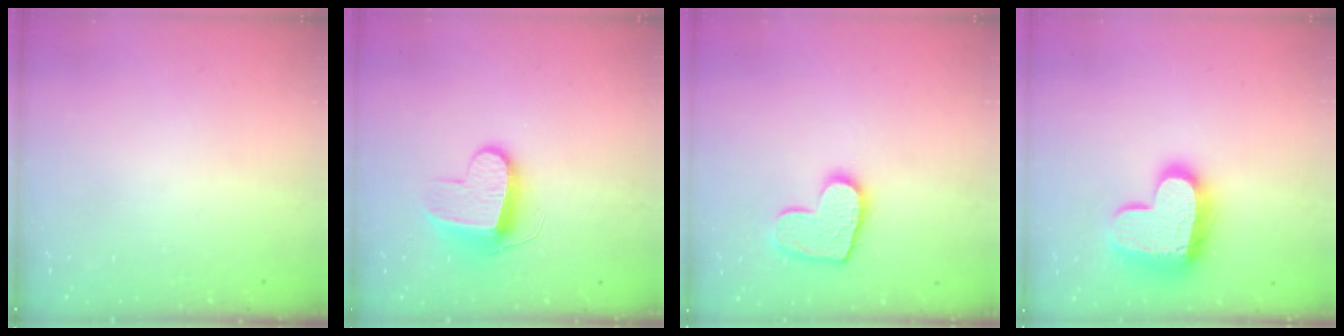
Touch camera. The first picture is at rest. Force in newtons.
{"total": 9.4, "press": 9.4, "slide": 0.2}
{"total": 11.6, "press": 11.6, "slide": 0.8}
{"total": 16.2, "press": 16.1, "slide": 1.4}